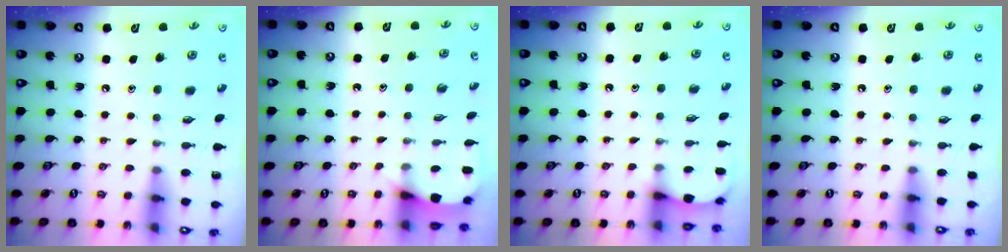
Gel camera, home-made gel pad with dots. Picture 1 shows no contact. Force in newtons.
{"total": 2.8, "press": 2.8, "slide": 0.3}
{"total": 1.8, "press": 1.7, "slide": 0.2}
{"total": 2.2, "press": 2.2, "slide": 0.3}